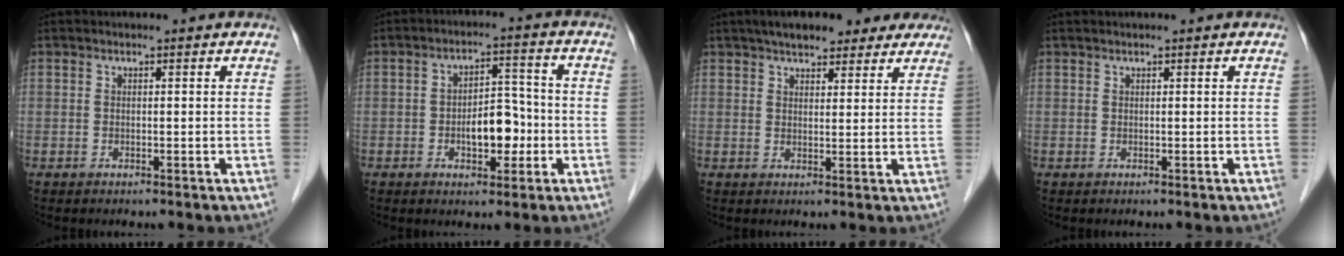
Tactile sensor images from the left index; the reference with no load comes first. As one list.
[{"total": 6.4, "force": [-1.8, 3.2, 5.2], "torque": [-0.086, 0.016, -0.024]}, {"total": 11.0, "force": [8.8, 3.9, 5.3], "torque": [-0.057, 0.031, 0.116]}, {"total": 0.6, "force": [0.5, -0.1, 0.2], "torque": [-0.007, 0.008, 0.013]}]